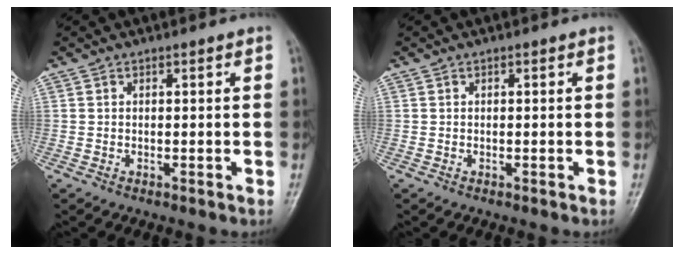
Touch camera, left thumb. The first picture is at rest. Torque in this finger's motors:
{"motor_torque": [0.01, 0.02, -0.03, -0.08, 0.00]}